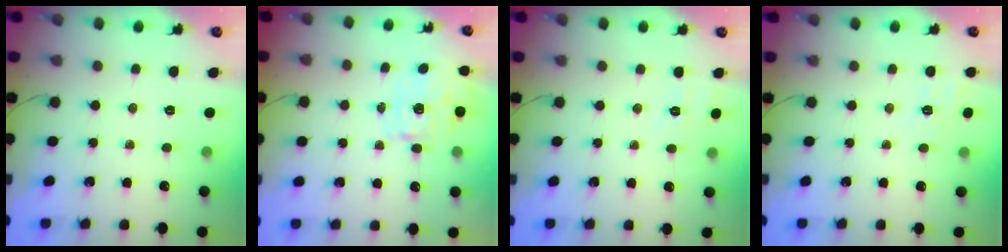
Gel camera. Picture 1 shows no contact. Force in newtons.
{"total": 9.4, "press": 9.4, "slide": 1.1}
{"total": 2.7, "press": 2.0, "slide": 1.8}
{"total": 7.2, "press": 6.9, "slide": 2.2}